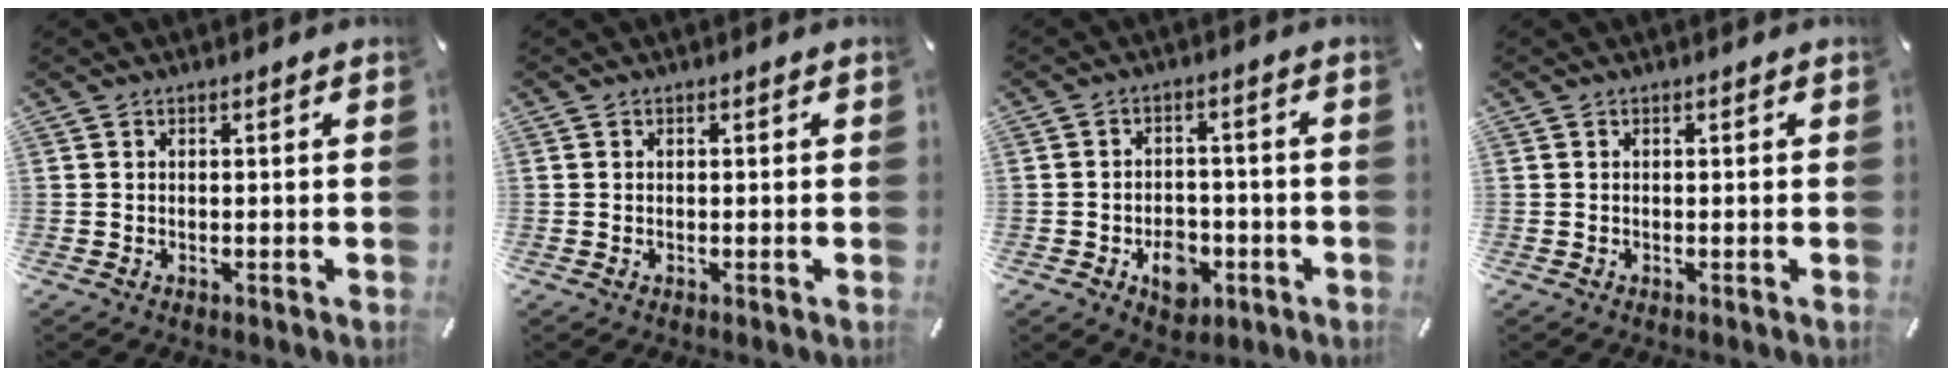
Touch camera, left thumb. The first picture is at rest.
{"total": 0.0}
{"total": 7.8, "force": [-3.1, 5.7, 4.3], "torque": [-0.053, 0.017, -0.048]}
{"total": 0.0}